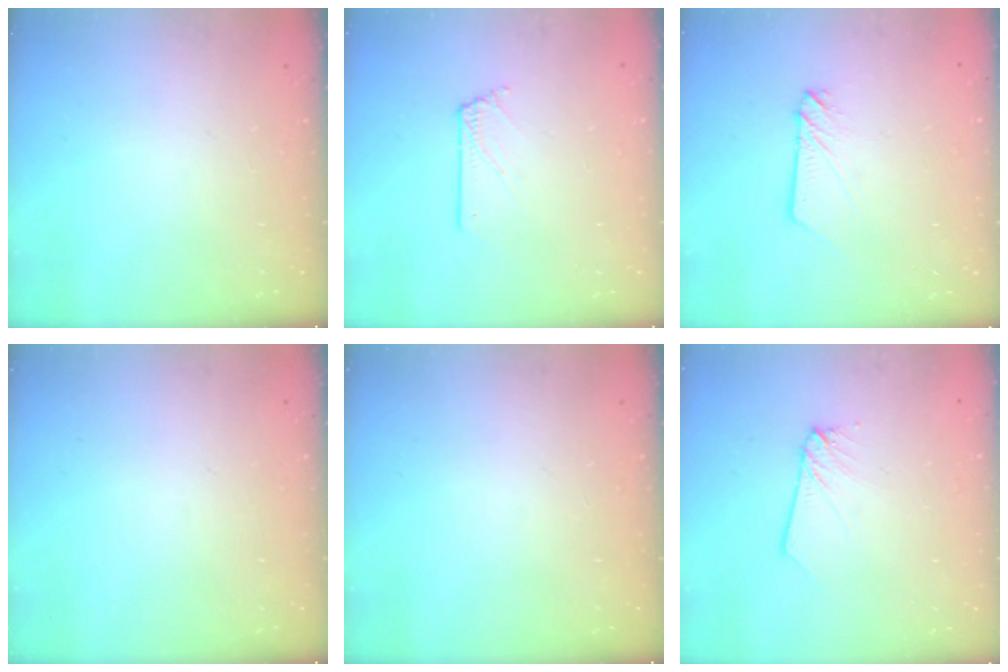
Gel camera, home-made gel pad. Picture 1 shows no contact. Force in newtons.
{"total": 1.5, "press": 1.5, "slide": 0.1}
{"total": 3.0, "press": 3.0, "slide": 0.2}
{"total": 0.0}
{"total": 0.0}
{"total": 3.1, "press": 3.0, "slide": 0.3}